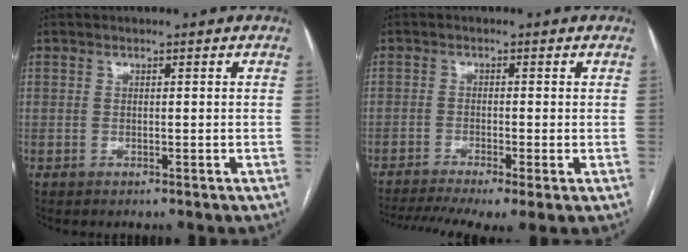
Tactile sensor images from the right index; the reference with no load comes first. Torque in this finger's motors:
{"motor_torque": [1.76, -0.38, 0.47, 0.11]}